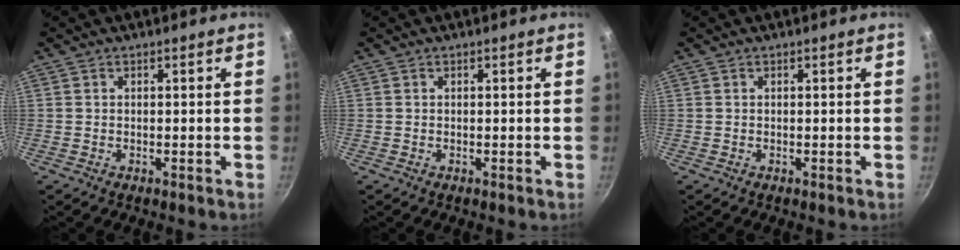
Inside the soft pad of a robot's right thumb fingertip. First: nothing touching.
{"total": 0.0}
{"total": 0.0}